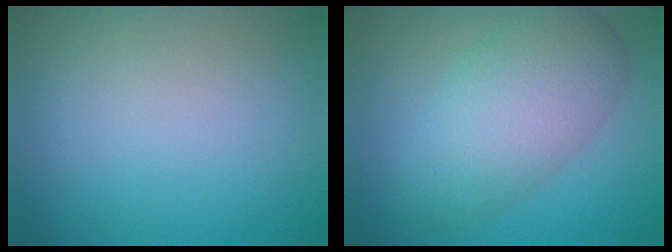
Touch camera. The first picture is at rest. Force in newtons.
{"total": 6.8, "press": 6.8, "slide": 0.3}